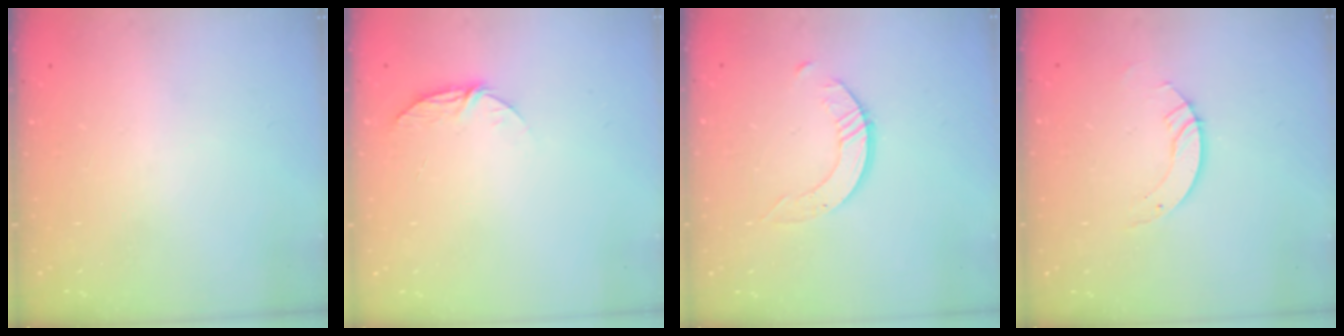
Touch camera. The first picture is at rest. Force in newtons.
{"total": 6.1, "press": 6.1, "slide": 0.7}
{"total": 2.9, "press": 2.9, "slide": 0.2}
{"total": 3.9, "press": 3.8, "slide": 0.3}